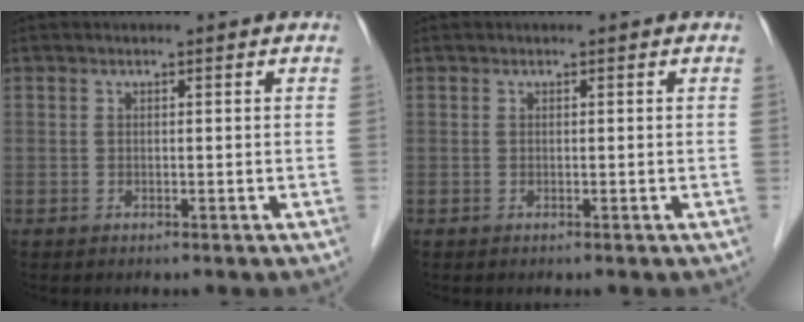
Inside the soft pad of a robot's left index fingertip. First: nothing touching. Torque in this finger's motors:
{"motor_torque": [0.00, 0.00, -0.01, 0.00]}